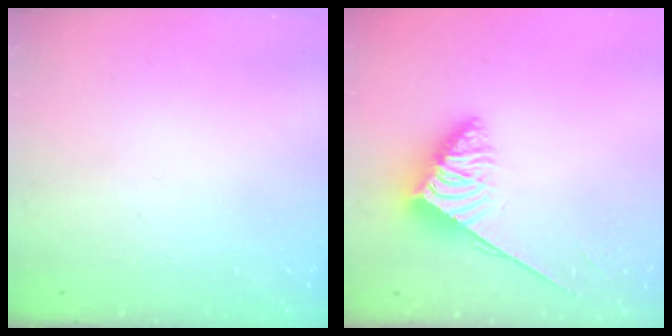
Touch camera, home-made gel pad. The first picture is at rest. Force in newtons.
{"total": 3.7, "press": 3.6, "slide": 0.6}